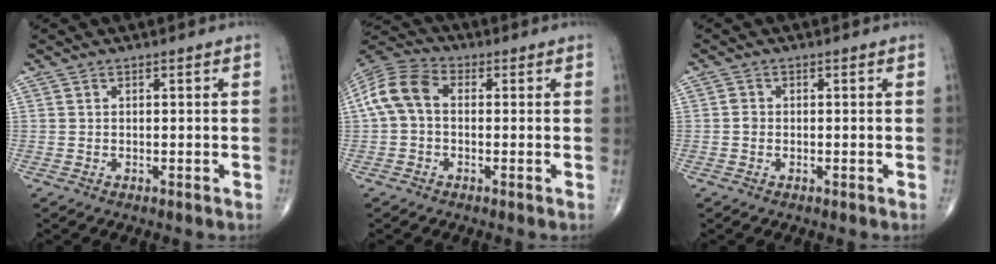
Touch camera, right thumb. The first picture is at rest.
{"total": 9.2, "force": [0.4, 6.3, 6.7], "torque": [-0.136, 0.029, -0.005]}
{"total": 1.1, "force": [-0.2, 0.9, 0.5], "torque": [-0.004, 0.003, -0.005]}